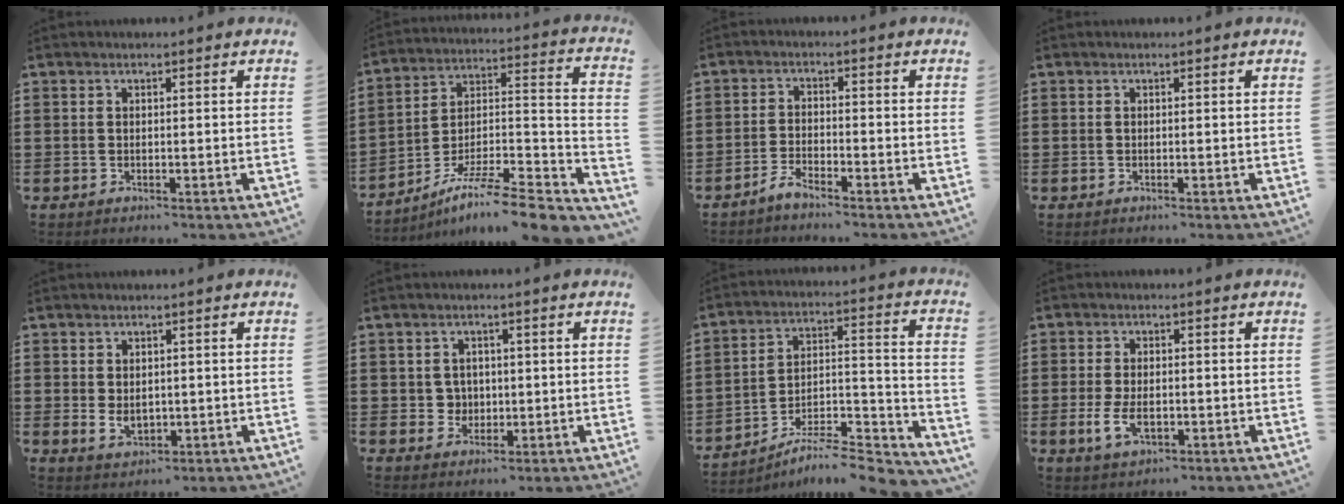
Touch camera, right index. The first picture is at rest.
{"total": 9.3, "force": [-7.2, 1.1, 5.8], "torque": [-0.089, 0.005, -0.141]}
{"total": 2.5, "force": [-2.4, 0.2, 0.7], "torque": [-0.023, 0.004, -0.050]}
{"total": 0.0}
{"total": 2.7, "force": [0.1, 1.9, 1.9], "torque": [-0.032, 0.001, 0.000]}
{"total": 2.9, "force": [0.0, 2.8, 0.9], "torque": [-0.028, 0.010, -0.003]}
{"total": 6.5, "force": [-5.9, 0.7, 2.7], "torque": [-0.038, -0.003, -0.118]}
{"total": 4.3, "force": [-0.9, 2.3, 3.5], "torque": [-0.077, -0.004, -0.017]}